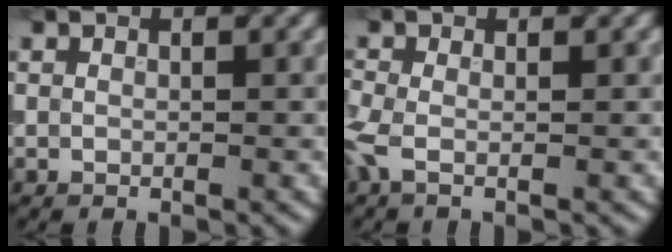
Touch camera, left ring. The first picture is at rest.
{"total": 1.9, "force": [-0.6, 0.7, 1.7], "torque": [-0.046, -0.007, -0.020]}